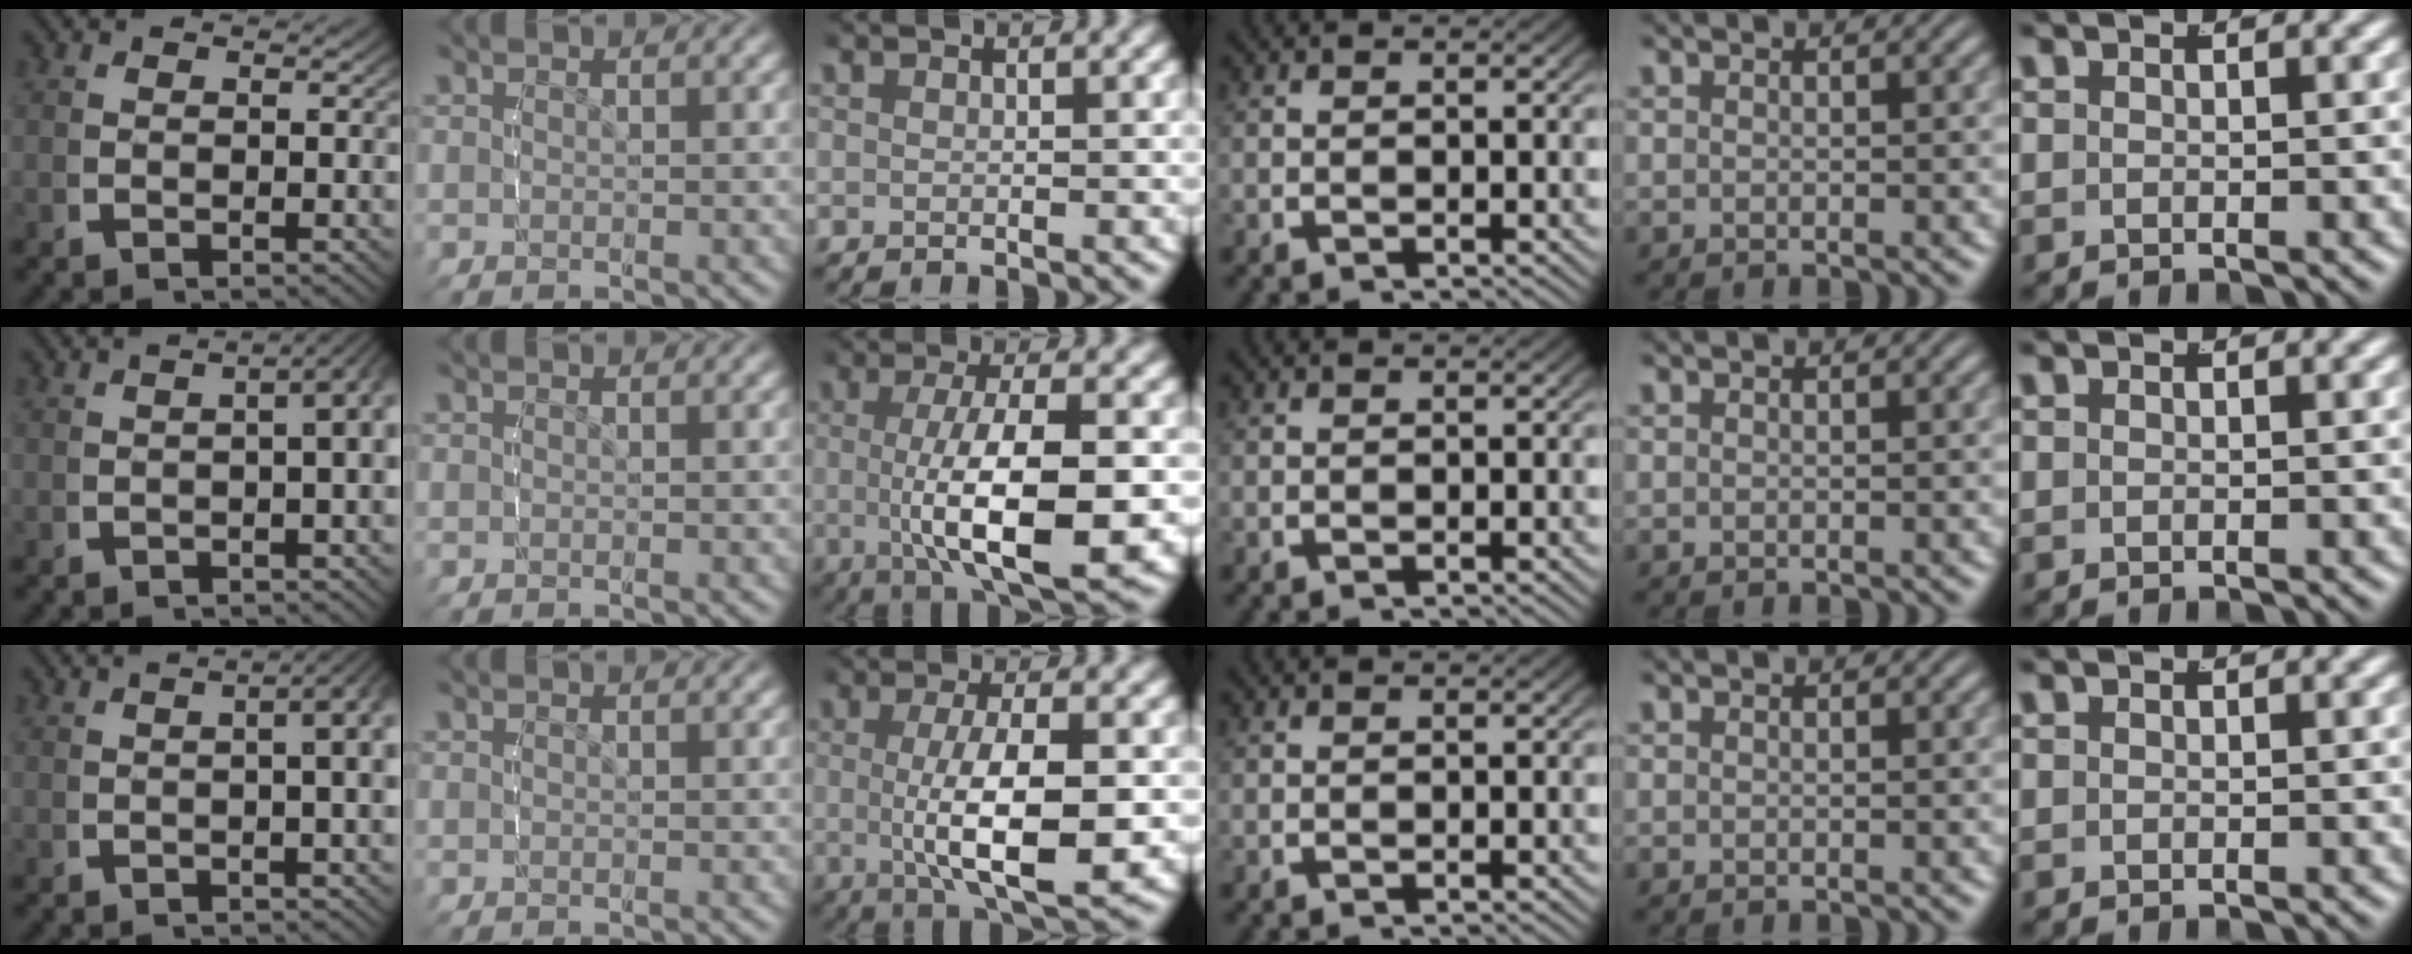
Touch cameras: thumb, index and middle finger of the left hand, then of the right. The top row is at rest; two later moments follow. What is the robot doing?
{"motion": "lift_and_place", "object": "cubes"}